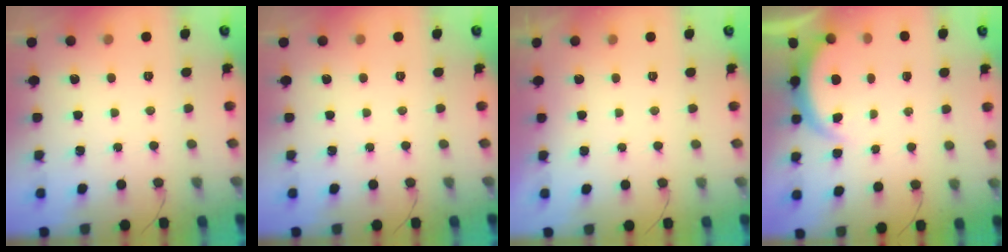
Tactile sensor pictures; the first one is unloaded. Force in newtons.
{"total": 0.0}
{"total": 1.1, "press": 1.0, "slide": 0.5}
{"total": 4.6, "press": 4.6, "slide": 0.4}